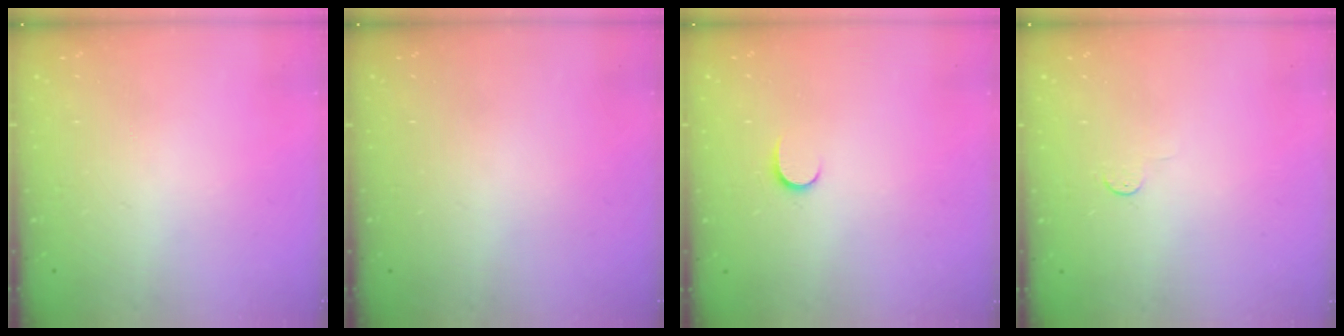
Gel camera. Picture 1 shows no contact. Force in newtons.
{"total": 0.0}
{"total": 3.8, "press": 3.8, "slide": 0.4}
{"total": 2.8, "press": 2.8, "slide": 0.4}